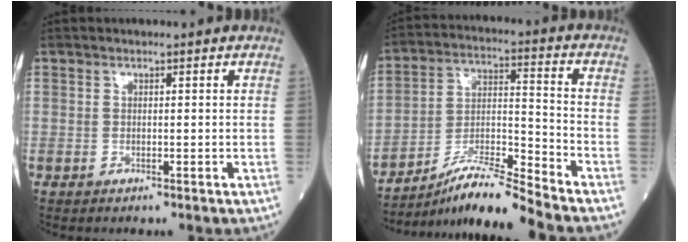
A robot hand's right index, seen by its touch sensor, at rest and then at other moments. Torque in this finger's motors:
{"motor_torque": [-0.19, -0.66, 0.27, 0.03]}